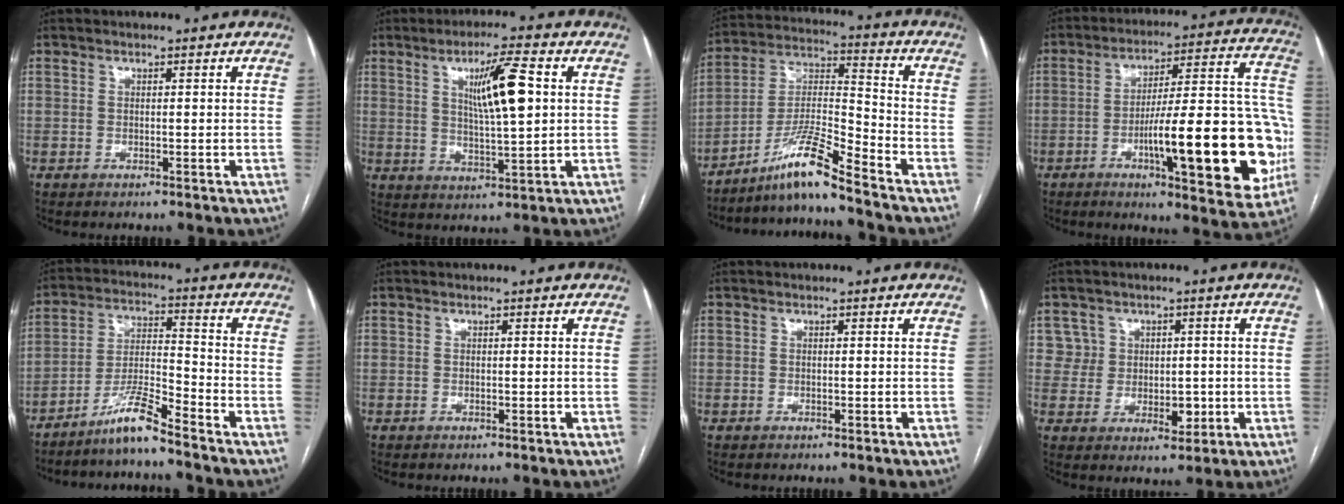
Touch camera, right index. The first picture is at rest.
{"total": 9.5, "force": [2.4, 0.8, 9.2], "torque": [-0.156, 0.001, 0.043]}
{"total": 10.5, "force": [-8.3, -1.0, 6.3], "torque": [-0.130, -0.004, -0.154]}
{"total": 23.5, "force": [-6.2, 4.2, 22.3], "torque": [-0.254, 0.021, -0.078]}
{"total": 7.3, "force": [-6.1, -0.6, 4.1], "torque": [-0.081, -0.013, -0.119]}
{"total": 0.0}
{"total": 0.0}
{"total": 5.5, "force": [0.8, 5.3, 1.2], "torque": [-0.003, 0.009, 0.019]}